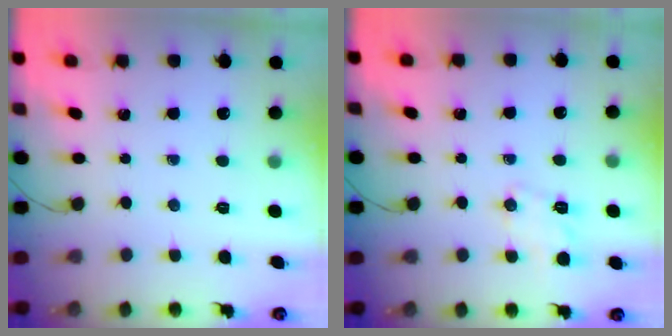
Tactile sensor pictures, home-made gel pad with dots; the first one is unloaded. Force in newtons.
{"total": 3.2, "press": 2.8, "slide": 1.5}